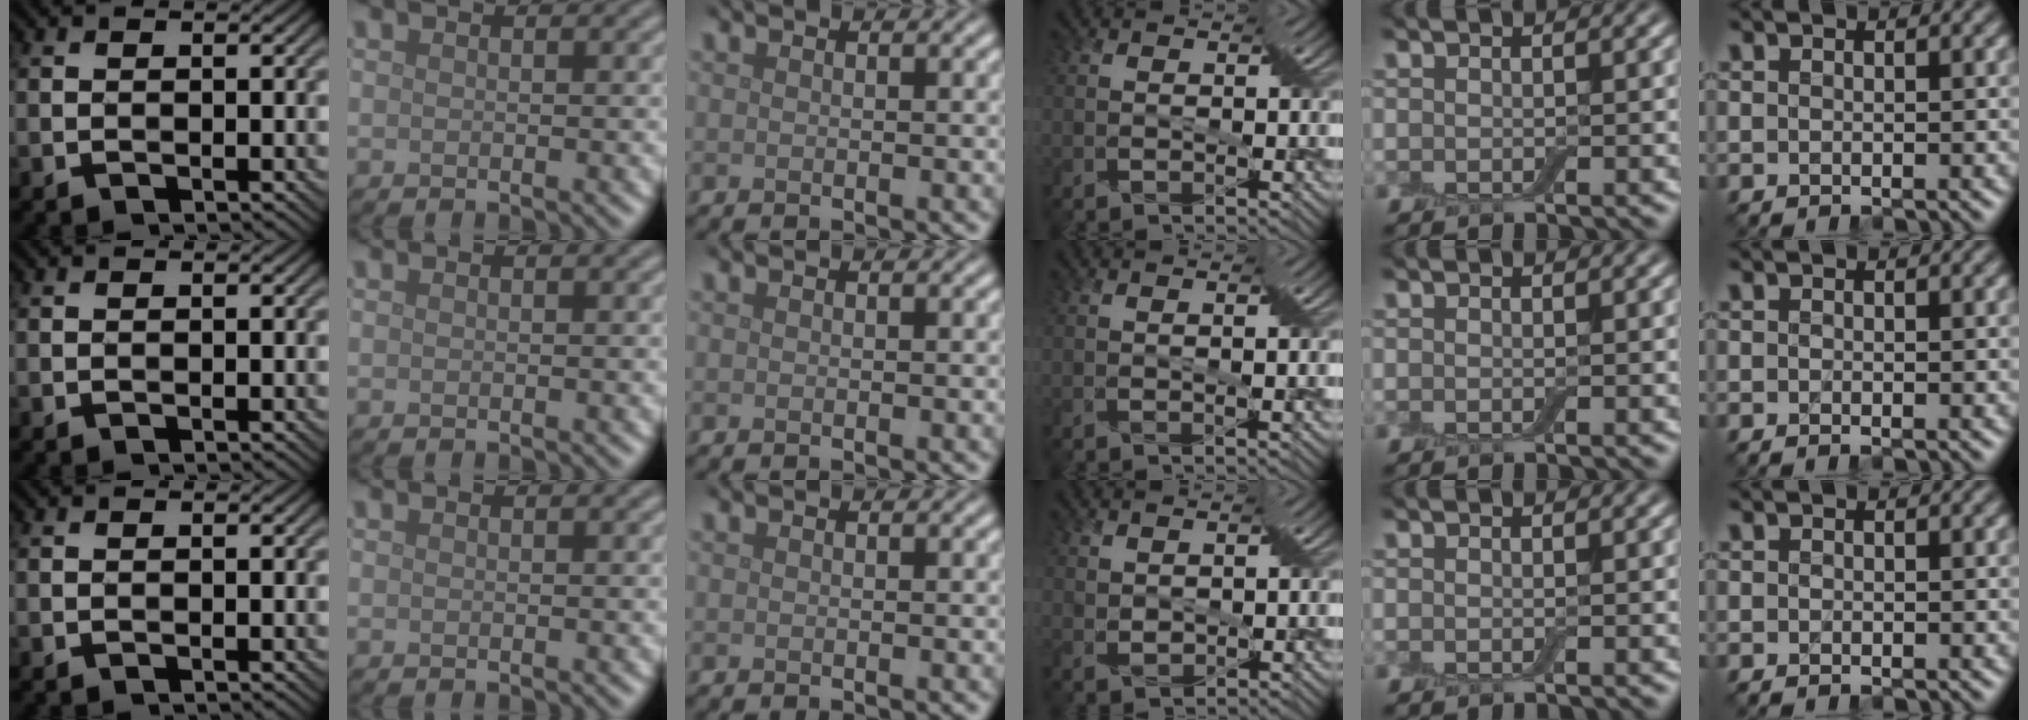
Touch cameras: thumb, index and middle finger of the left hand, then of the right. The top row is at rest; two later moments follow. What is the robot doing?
{"motion": "cut", "object": "cling film"}